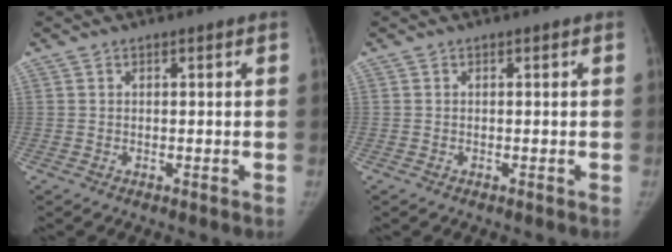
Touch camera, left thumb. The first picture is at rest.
{"total": 0.0}